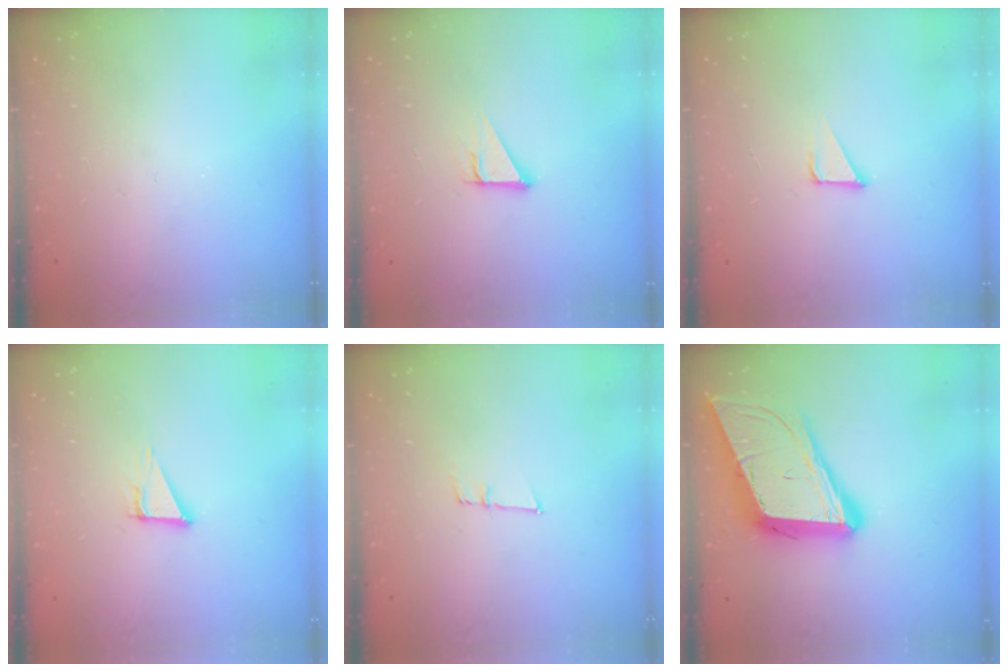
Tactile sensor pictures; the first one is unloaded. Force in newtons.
{"total": 3.6, "press": 3.6, "slide": 0.1}
{"total": 2.2, "press": 2.2, "slide": 0.2}
{"total": 3.8, "press": 3.7, "slide": 0.4}
{"total": 6.0, "press": 5.6, "slide": 2.1}
{"total": 17.7, "press": 17.2, "slide": 4.0}